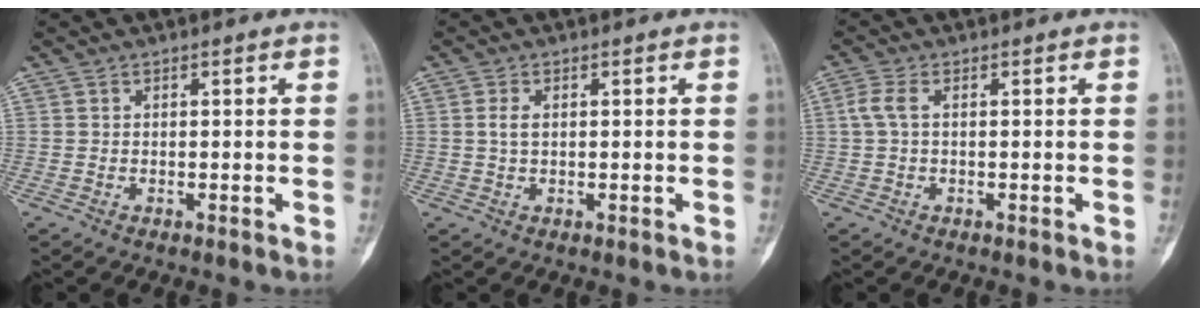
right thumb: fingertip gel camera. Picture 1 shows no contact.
{"total": 2.0, "force": [0.4, 1.1, 1.6], "torque": [-0.031, 0.003, 0.008]}
{"total": 2.8, "force": [0.3, 1.3, 2.5], "torque": [-0.072, 0.007, 0.004]}